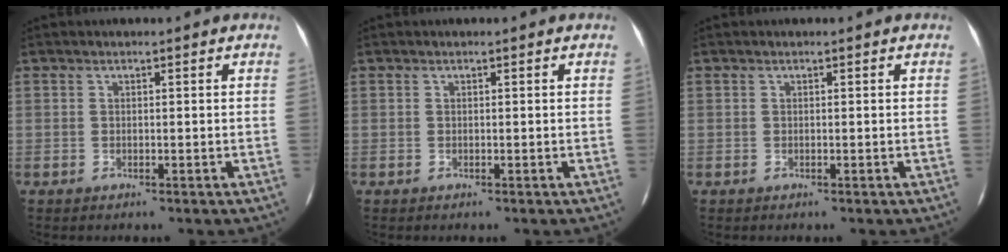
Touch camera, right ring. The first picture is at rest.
{"total": 0.0}
{"total": 0.0}